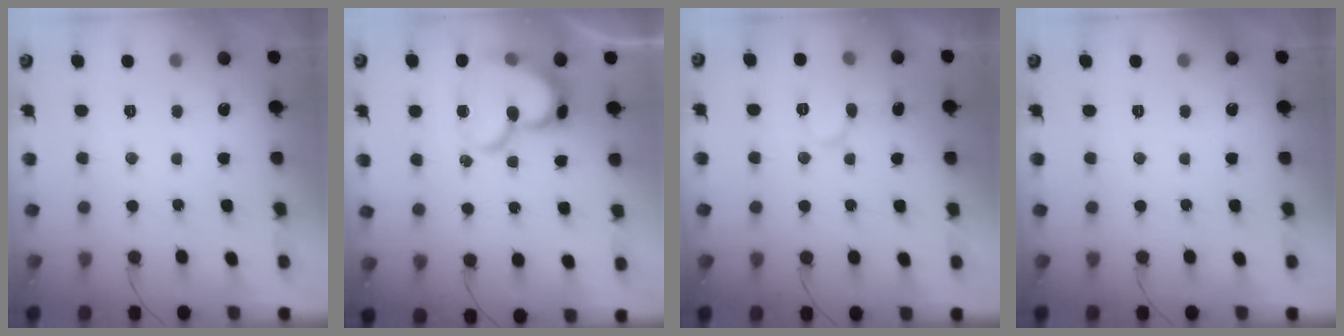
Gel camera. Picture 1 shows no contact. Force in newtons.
{"total": 16.8, "press": 16.7, "slide": 1.9}
{"total": 8.7, "press": 8.6, "slide": 1.0}
{"total": 0.0}